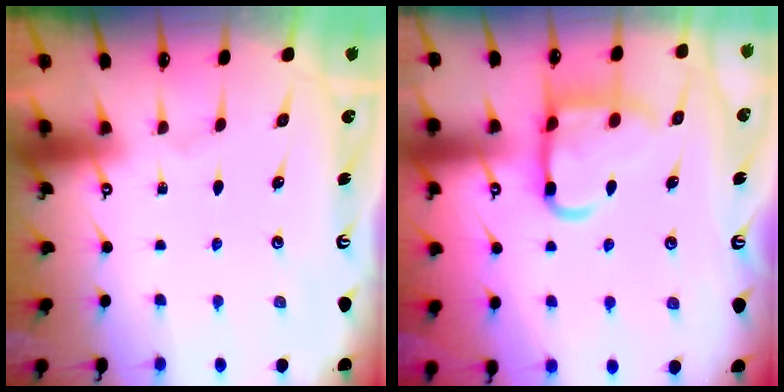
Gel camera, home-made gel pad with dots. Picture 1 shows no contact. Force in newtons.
{"total": 13.4, "press": 13.3, "slide": 1.5}